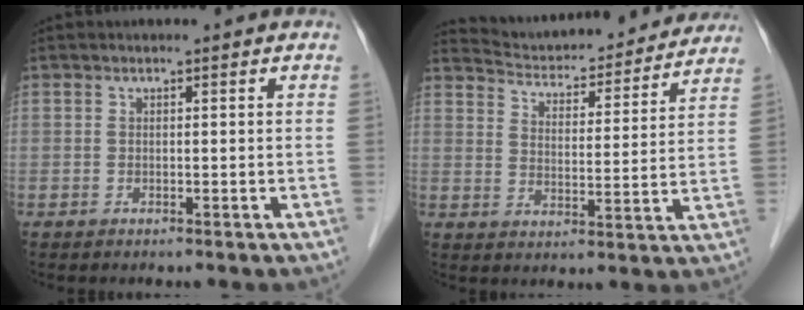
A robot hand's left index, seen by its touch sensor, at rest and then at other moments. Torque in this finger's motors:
{"motor_torque": [-0.45, -1.11, 0.16, 0.04]}